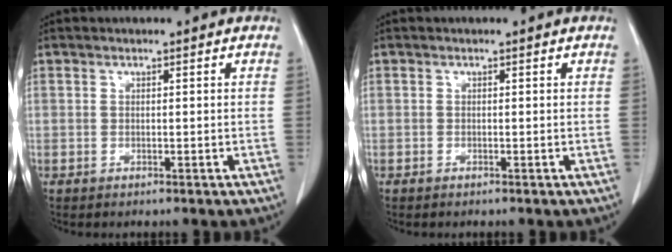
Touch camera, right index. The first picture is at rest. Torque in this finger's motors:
{"motor_torque": [-0.02, 0.00, 0.00, 0.00]}